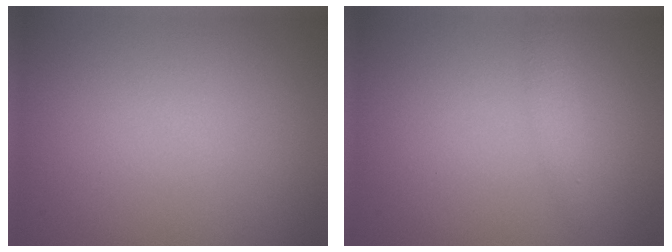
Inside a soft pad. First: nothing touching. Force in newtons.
{"total": 1.3, "press": 1.3, "slide": 0.0}